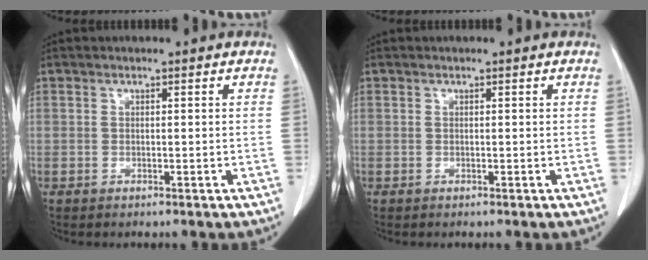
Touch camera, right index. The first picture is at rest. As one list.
[{"total": 0.0}]